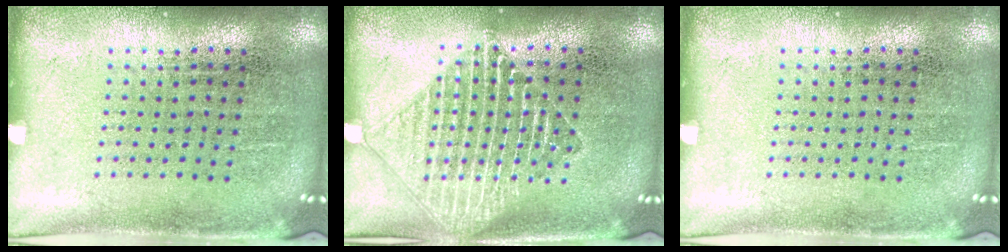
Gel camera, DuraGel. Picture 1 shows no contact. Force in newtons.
{"total": 1.7, "press": 1.7, "slide": 0.2}
{"total": 0.0}